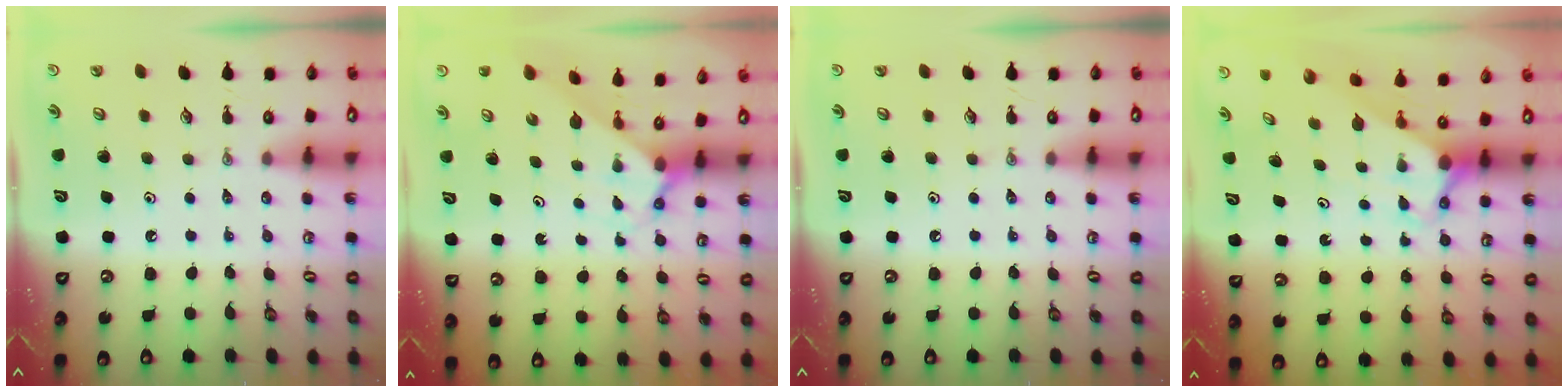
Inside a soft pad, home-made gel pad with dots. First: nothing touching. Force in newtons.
{"total": 2.6, "press": 2.6, "slide": 0.2}
{"total": 0.0}
{"total": 2.6, "press": 2.6, "slide": 0.0}